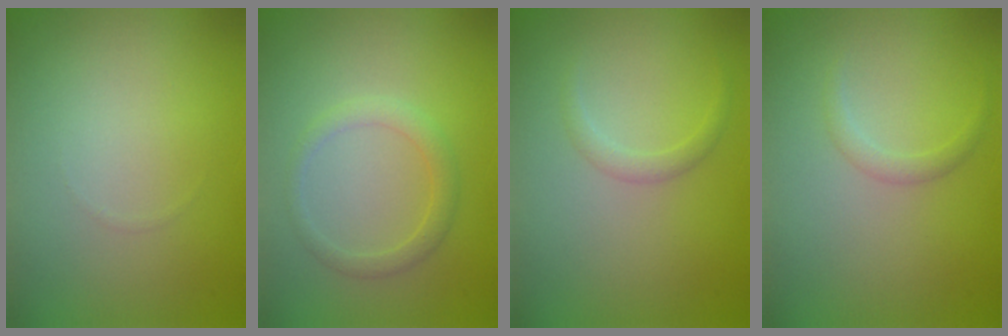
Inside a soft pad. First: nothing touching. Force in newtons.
{"total": 1.8, "press": 1.8, "slide": 0.1}
{"total": 1.1, "press": 1.1, "slide": 0.1}
{"total": 1.0, "press": 1.0, "slide": 0.1}